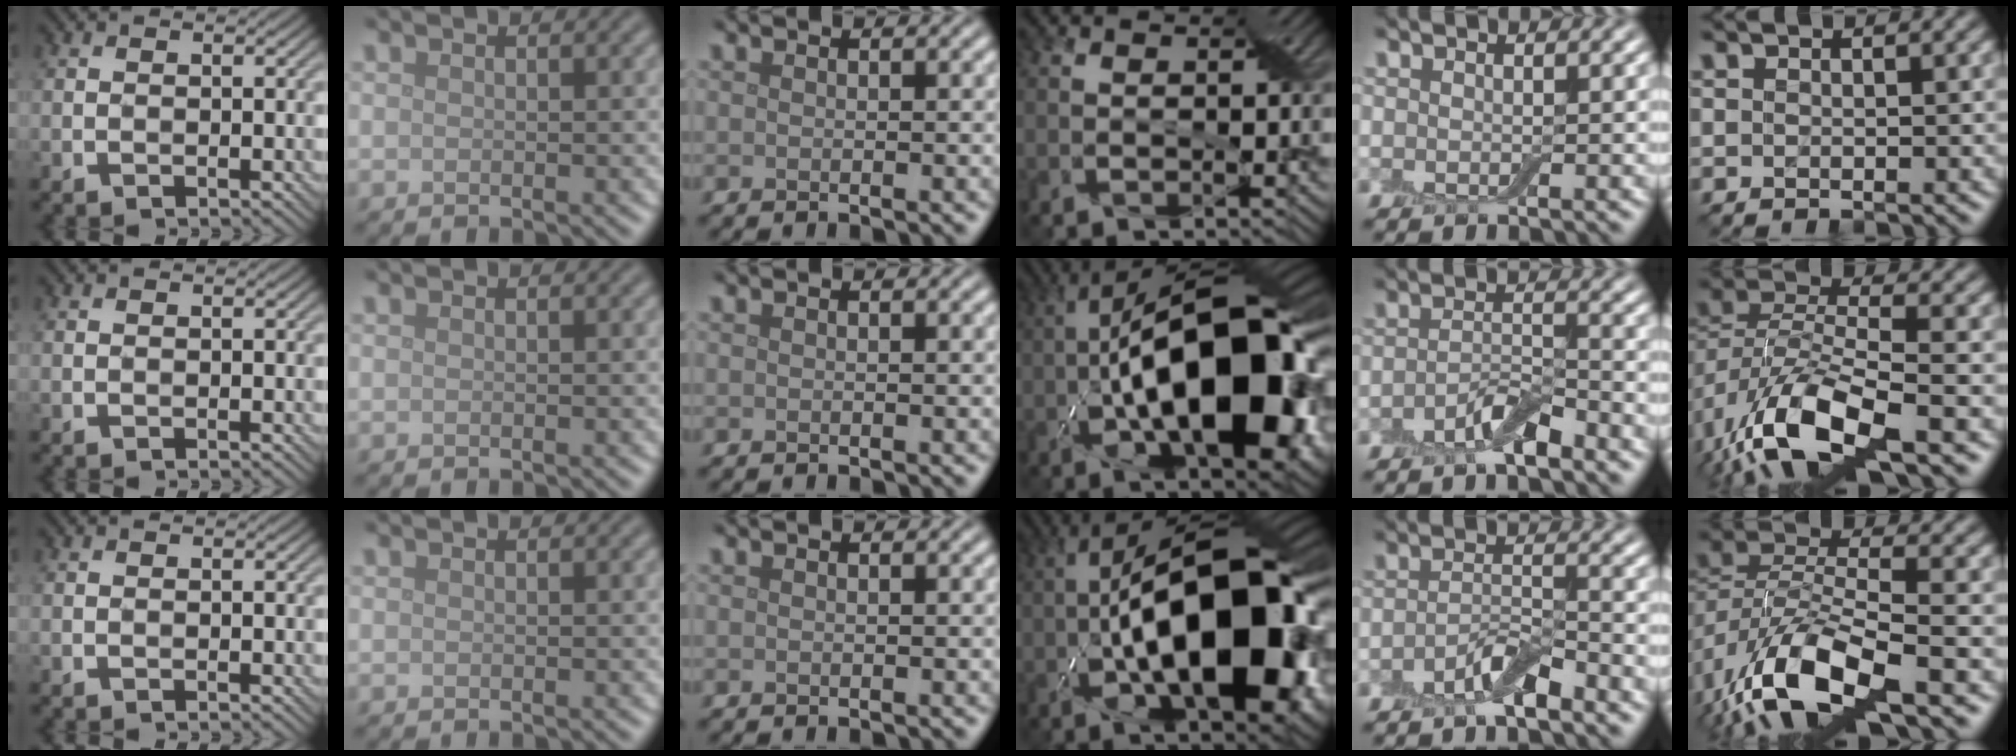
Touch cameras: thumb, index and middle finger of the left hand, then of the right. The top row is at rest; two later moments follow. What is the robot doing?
{"motion": "wrap", "object": "adhesive wrap"}